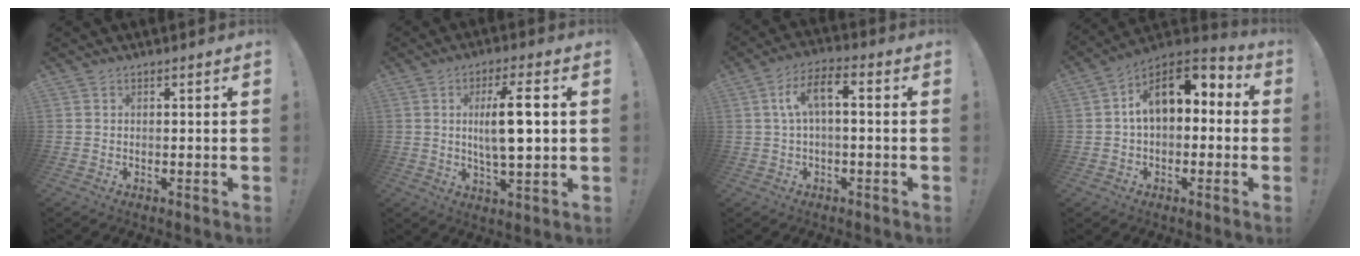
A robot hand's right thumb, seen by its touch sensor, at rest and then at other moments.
{"total": 11.3, "force": [1.5, 2.7, 10.8], "torque": [-0.185, -0.006, 0.017]}
{"total": 8.2, "force": [0.7, 3.2, 7.5], "torque": [-0.152, 0.007, 0.011]}
{"total": 12.7, "force": [3.5, 7.5, 9.6], "torque": [-0.143, 0.000, 0.064]}